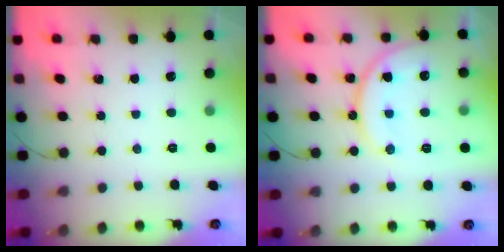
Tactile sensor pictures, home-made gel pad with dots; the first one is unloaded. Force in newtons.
{"total": 14.1, "press": 14.1, "slide": 1.3}